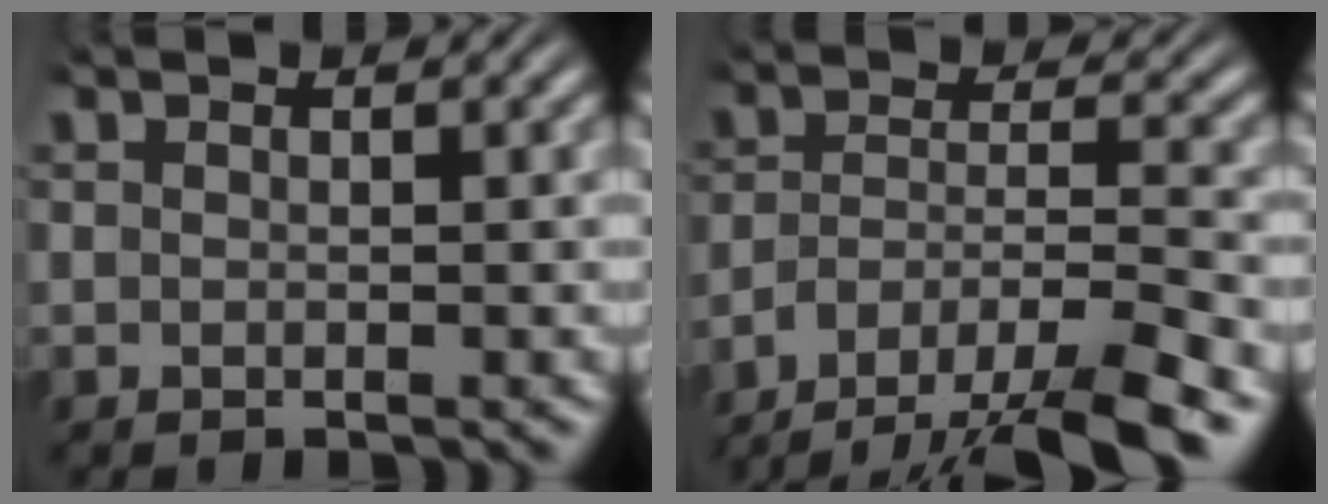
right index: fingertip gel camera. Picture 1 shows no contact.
{"total": 8.4, "force": [-5.0, 4.1, 5.3], "torque": [-0.089, -0.025, -0.074]}